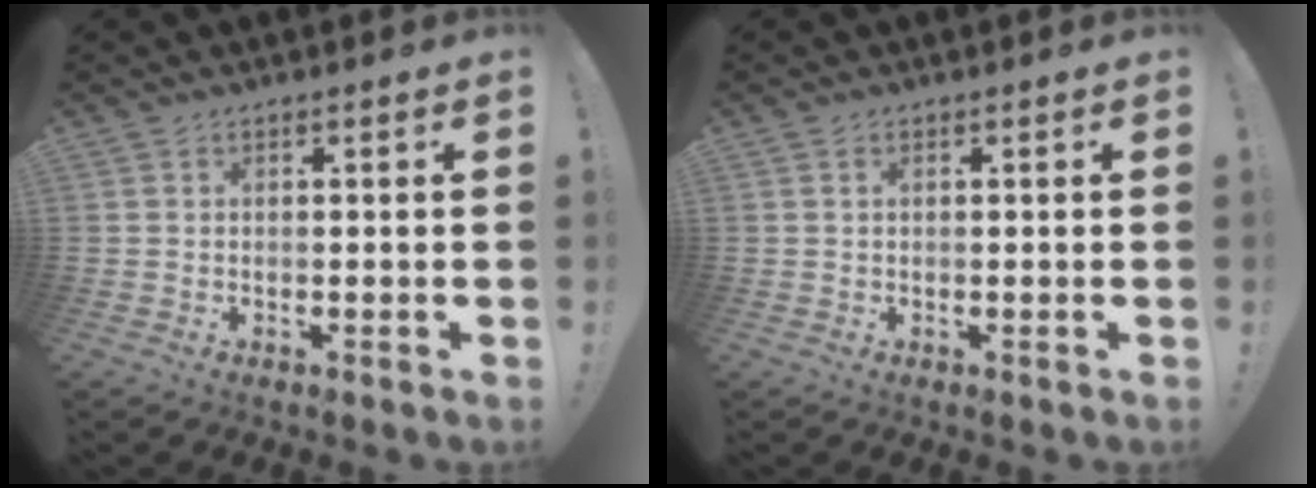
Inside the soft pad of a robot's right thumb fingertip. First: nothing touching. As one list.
[{"total": 0.6, "force": [0.2, 0.3, 0.4], "torque": [-0.010, 0.002, 0.005]}]